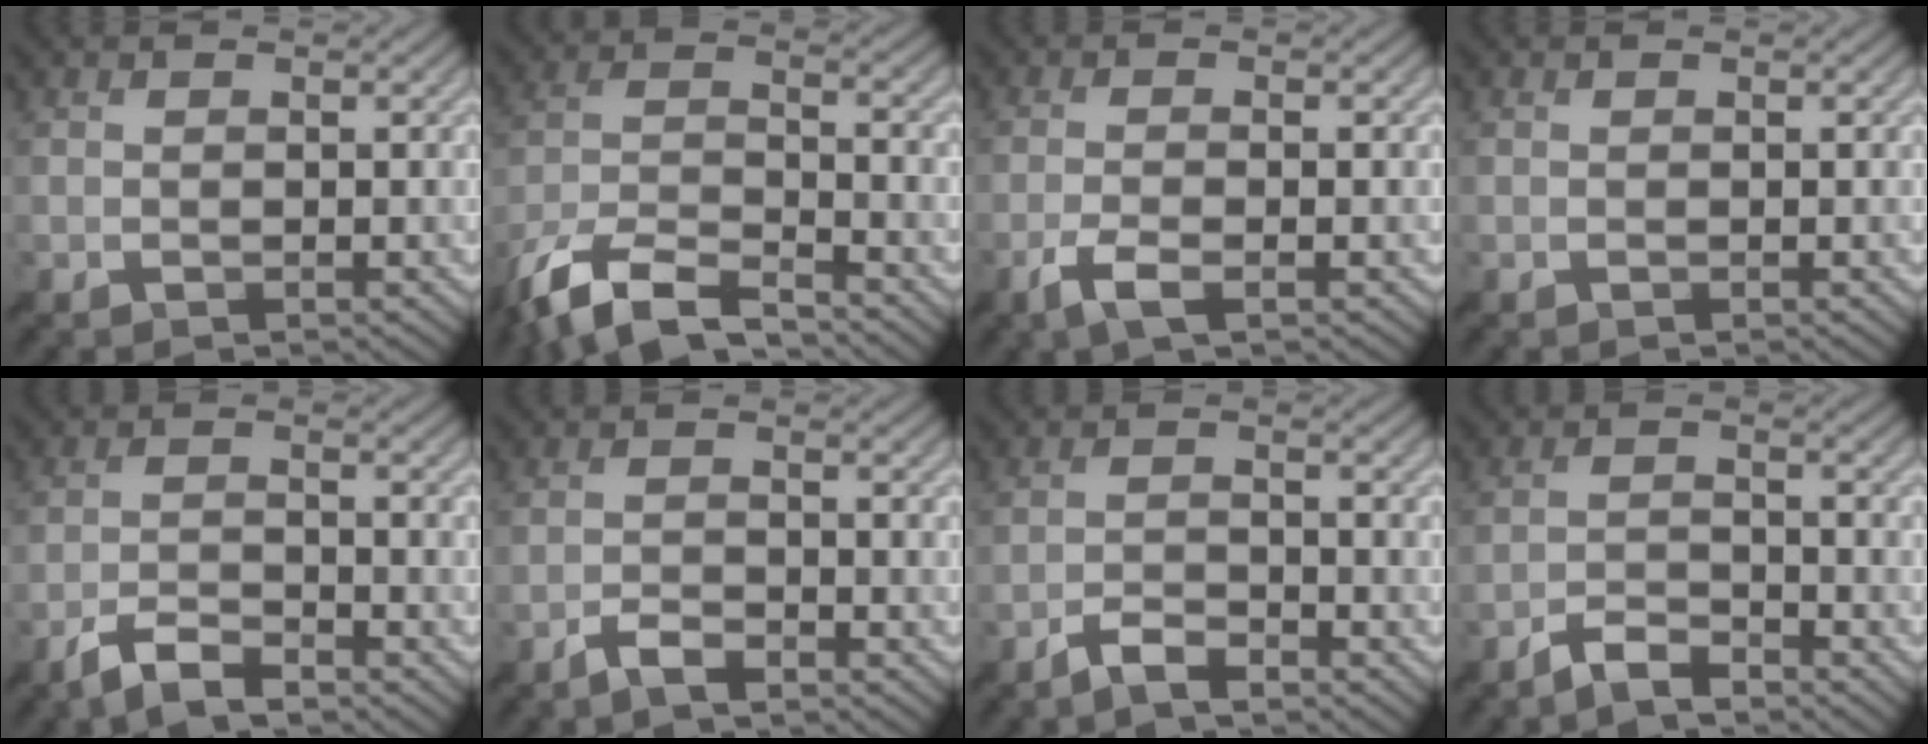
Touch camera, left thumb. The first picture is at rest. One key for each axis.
{"total": 11.5, "fx": -8.8, "fy": 3.3, "fz": 6.6, "tx": -0.145, "ty": -0.015, "tz": -0.177}
{"total": 3.5, "fx": -1.8, "fy": 0.8, "fz": 2.9, "tx": -0.057, "ty": 0.001, "tz": -0.042}
{"total": 0.0}
{"total": 4.6, "fx": -3.6, "fy": 1.0, "fz": 2.6, "tx": -0.055, "ty": 0.000, "tz": -0.075}
{"total": 2.5, "fx": -2.0, "fy": 0.5, "fz": 1.4, "tx": -0.029, "ty": 0.002, "tz": -0.044}
{"total": 3.1, "fx": -2.5, "fy": 0.6, "fz": 1.7, "tx": -0.033, "ty": 0.002, "tz": -0.055}
{"total": 3.6, "fx": -3.1, "fy": 0.7, "fz": 1.7, "tx": -0.032, "ty": 0.002, "tz": -0.066}